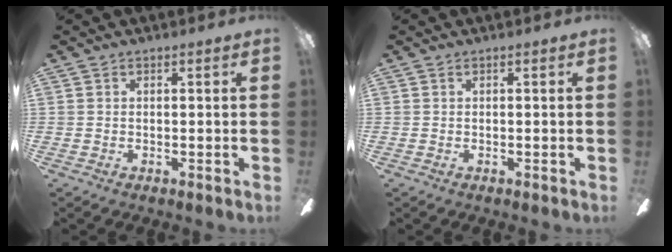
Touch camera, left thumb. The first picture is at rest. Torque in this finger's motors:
{"motor_torque": [0.00, 0.00, 0.04, -0.03, 0.00]}